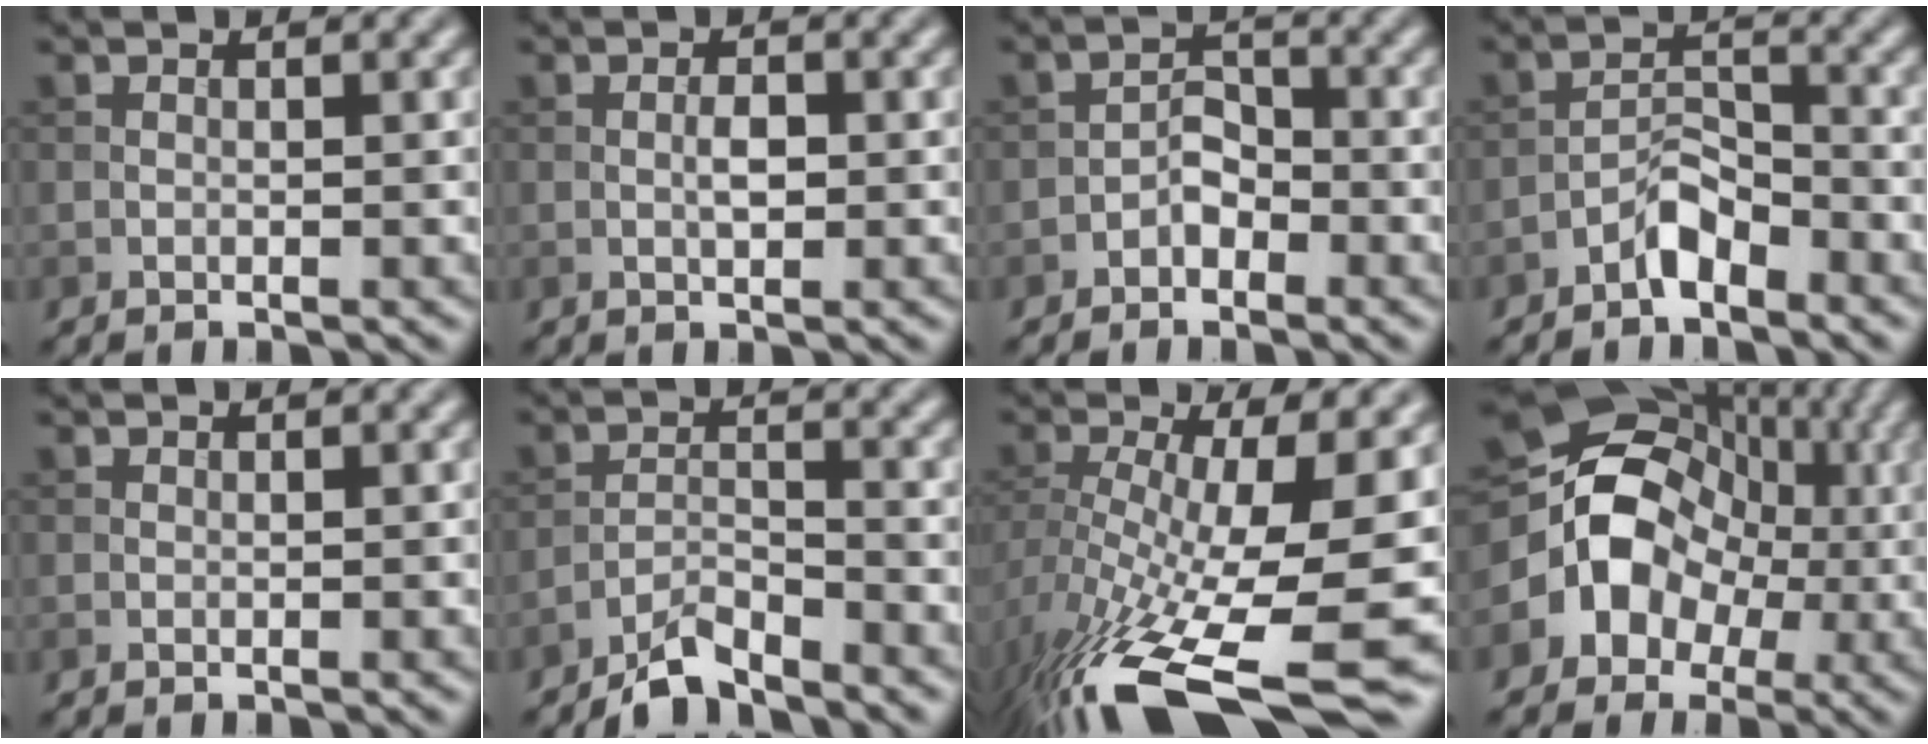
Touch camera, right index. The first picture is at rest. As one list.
[{"total": 1.5, "force": [-0.1, 0.6, 1.4], "torque": [-0.025, 0.002, -0.002]}, {"total": 2.0, "force": [-1.2, 1.2, 1.1], "torque": [-0.015, 0.010, -0.024]}, {"total": 2.7, "force": [-2.1, 1.0, 1.4], "torque": [-0.019, 0.013, -0.043]}, {"total": 0.0}, {"total": 3.6, "force": [-3.2, 0.7, 1.5], "torque": [-0.028, 0.003, -0.070]}, {"total": 15.3, "force": [-5.6, 5.0, 13.4], "torque": [-0.265, -0.023, -0.081]}, {"total": 12.2, "force": [-0.8, 10.6, 6.0], "torque": [-0.100, 0.019, -0.043]}]